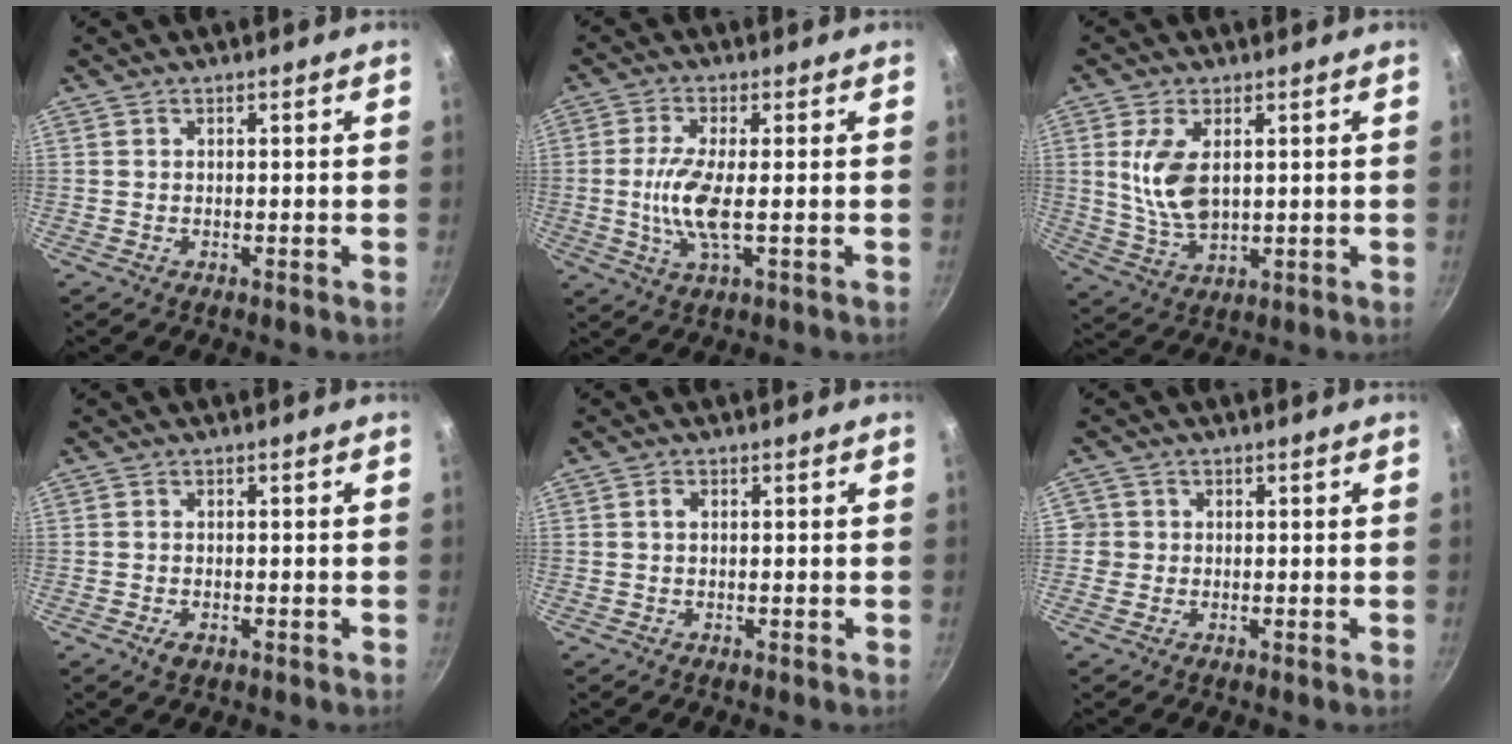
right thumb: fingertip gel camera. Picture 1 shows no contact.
{"total": 7.8, "force": [-0.7, 2.0, 7.5], "torque": [-0.167, -0.004, -0.015]}
{"total": 9.1, "force": [1.9, 4.9, 7.5], "torque": [-0.145, -0.017, 0.045]}
{"total": 1.9, "force": [-0.9, 1.2, 1.3], "torque": [-0.023, 0.000, -0.015]}
{"total": 1.1, "force": [0.2, 0.7, 0.8], "torque": [-0.016, 0.005, 0.002]}
{"total": 2.1, "force": [-0.2, 2.1, 0.3], "torque": [0.007, 0.008, -0.004]}